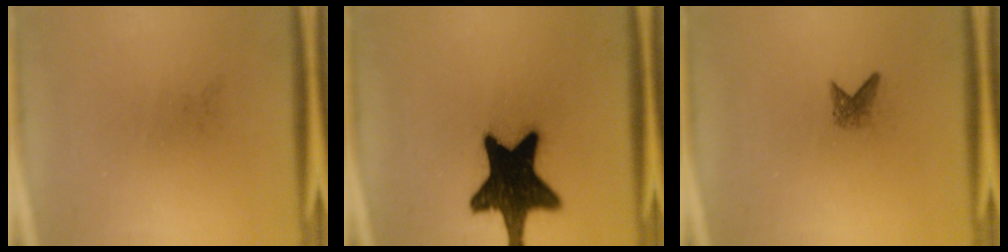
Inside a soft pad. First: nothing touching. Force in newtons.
{"total": 19.0}
{"total": 1.6}